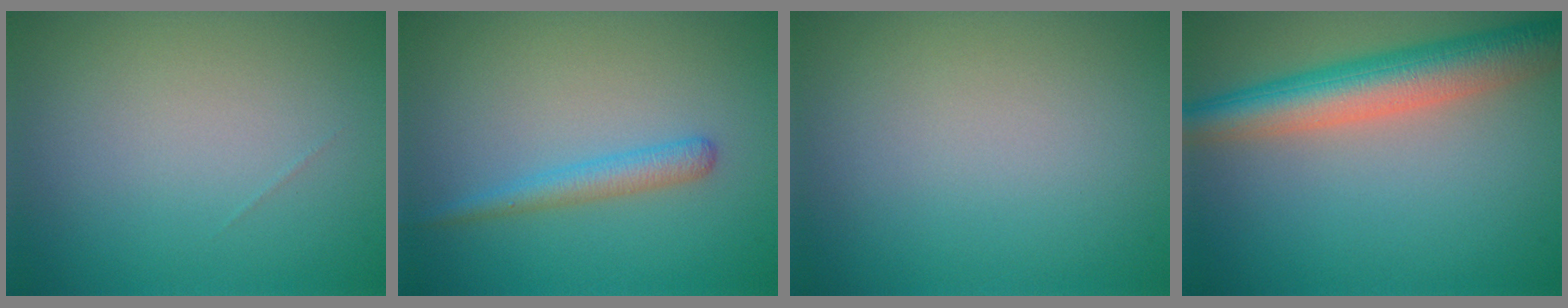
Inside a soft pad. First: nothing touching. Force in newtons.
{"total": 2.0, "press": 2.0, "slide": 0.1}
{"total": 0.0}
{"total": 7.1, "press": 7.1, "slide": 0.1}